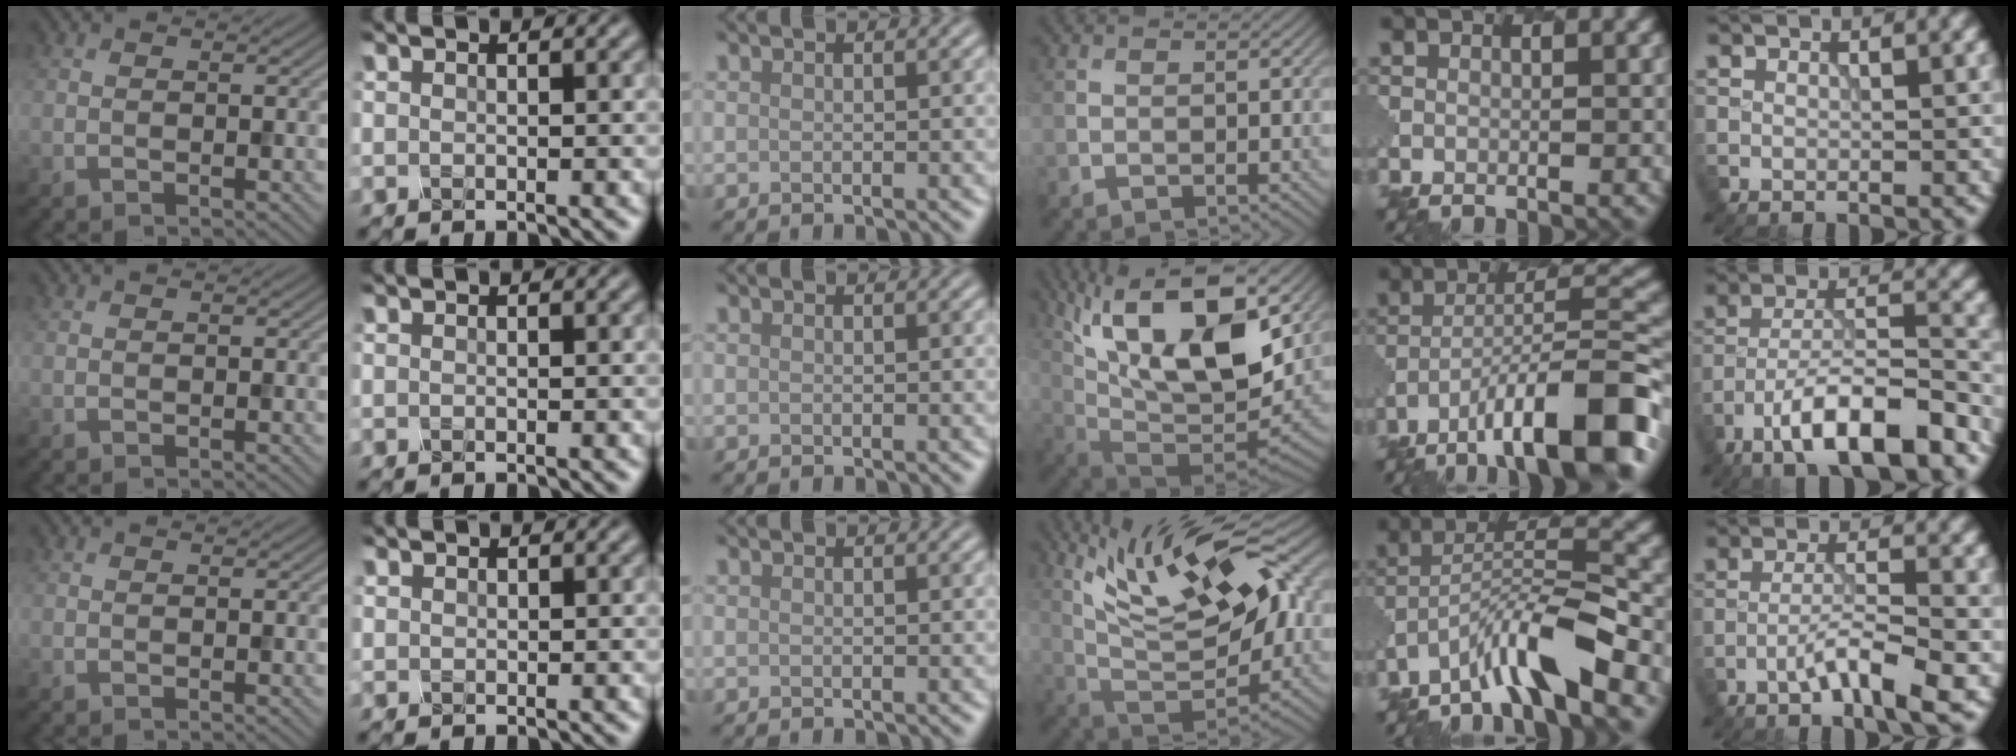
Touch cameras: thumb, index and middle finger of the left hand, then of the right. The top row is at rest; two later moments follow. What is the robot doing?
{"motion": "twist", "object": "rubiks cube"}